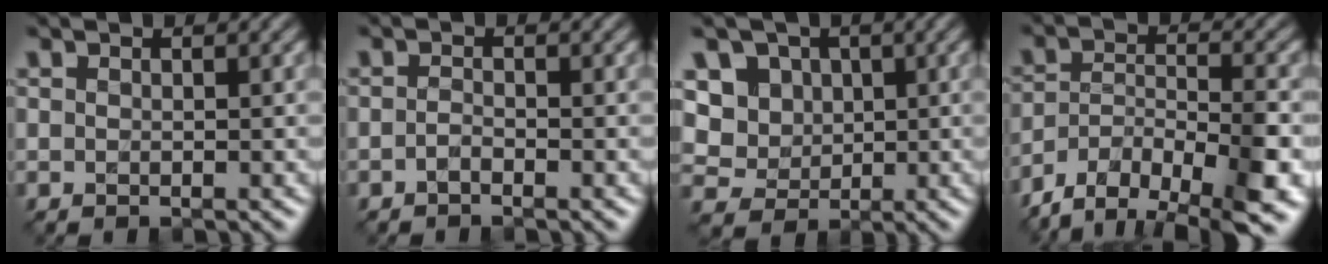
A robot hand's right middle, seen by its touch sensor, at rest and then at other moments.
{"total": 0.8, "force": [-0.6, 0.3, 0.6], "torque": [-0.013, 0.000, -0.013]}
{"total": 7.4, "force": [2.3, 6.4, 2.9], "torque": [-0.048, 0.012, 0.028]}
{"total": 9.9, "force": [-6.8, 4.0, 5.9], "torque": [-0.099, -0.005, -0.118]}